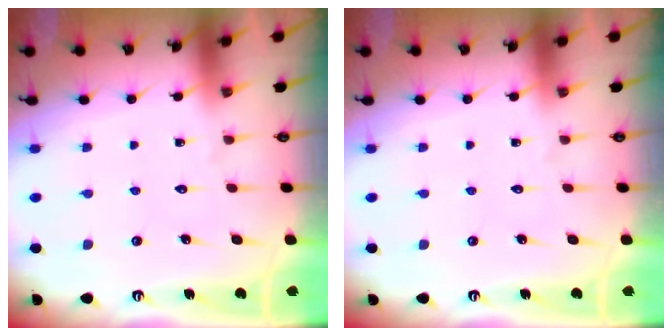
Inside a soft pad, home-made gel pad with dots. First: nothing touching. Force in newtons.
{"total": 0.0}